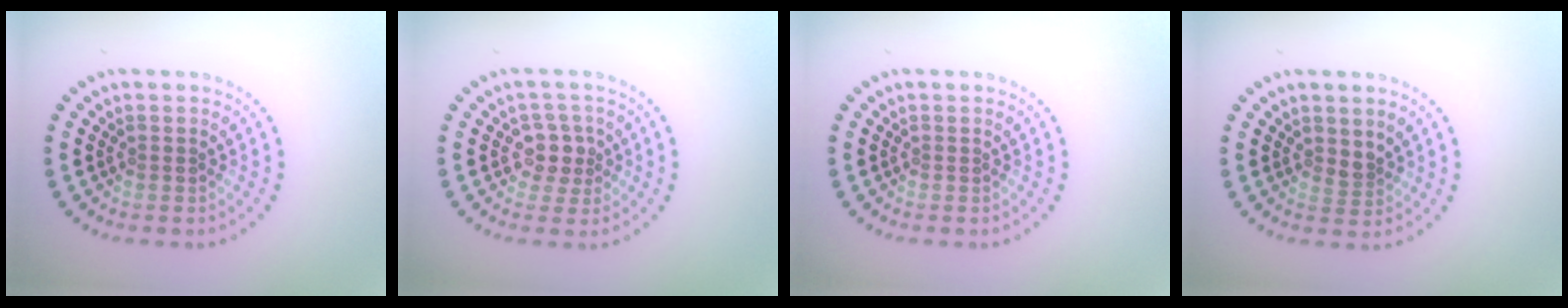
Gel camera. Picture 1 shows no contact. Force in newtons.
{"total": 2.4, "press": 2.2, "slide": 1.0}
{"total": 0.0}
{"total": 1.4, "press": 1.1, "slide": 0.8}